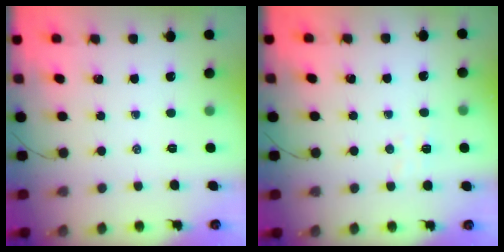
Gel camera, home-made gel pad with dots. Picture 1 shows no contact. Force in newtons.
{"total": 3.8, "press": 3.7, "slide": 0.5}